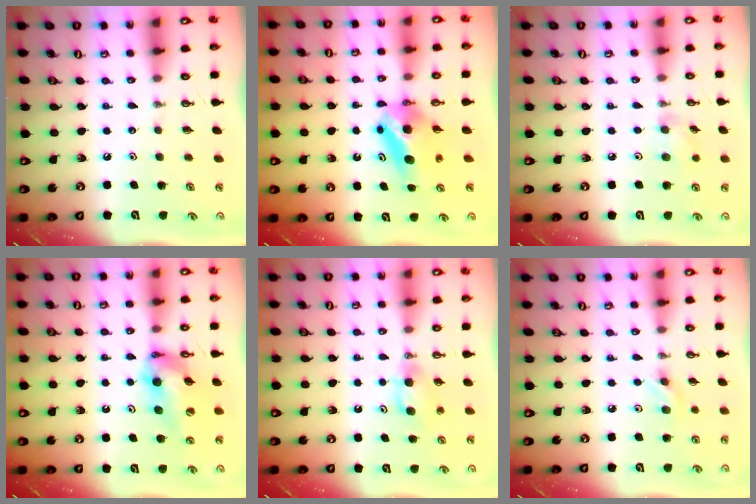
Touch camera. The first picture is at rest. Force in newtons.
{"total": 7.2, "press": 6.6, "slide": 2.8}
{"total": 7.0, "press": 6.8, "slide": 1.3}
{"total": 10.8, "press": 10.7, "slide": 1.5}
{"total": 5.2, "press": 5.2, "slide": 0.2}
{"total": 6.4, "press": 6.0, "slide": 2.2}